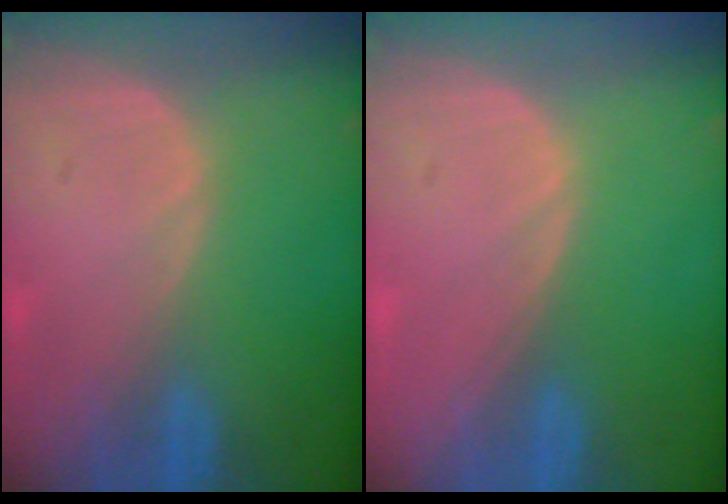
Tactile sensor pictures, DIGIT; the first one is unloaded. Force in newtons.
{"total": 0.0}